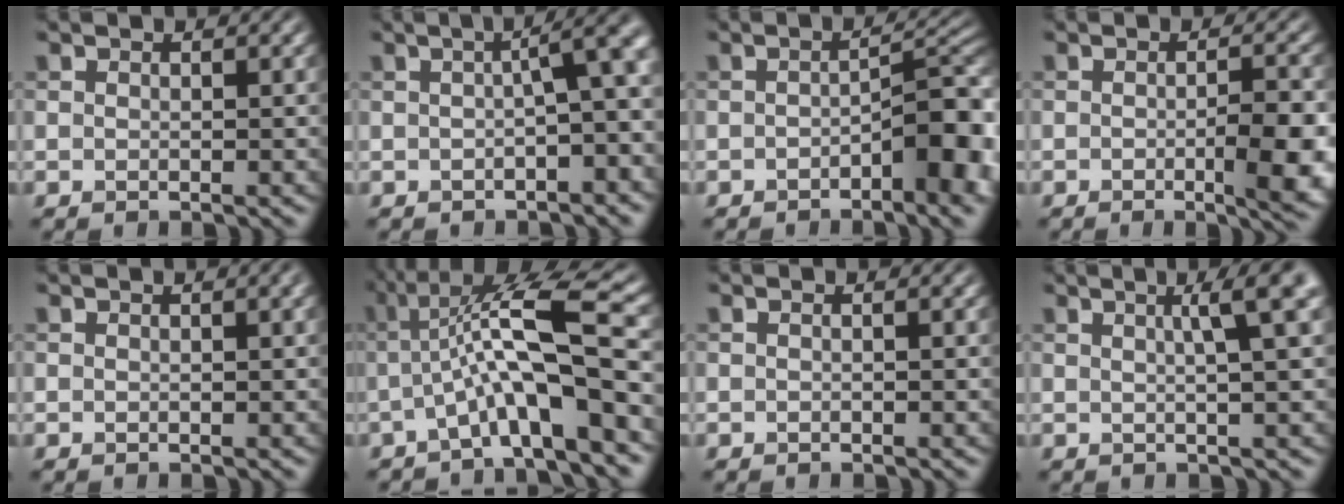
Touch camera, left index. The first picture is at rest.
{"total": 6.6, "force": [0.2, 1.9, 6.3], "torque": [-0.055, 0.017, 0.002]}
{"total": 7.5, "force": [-2.2, 2.5, 6.8], "torque": [-0.083, 0.002, -0.031]}
{"total": 5.9, "force": [-1.2, 1.6, 5.5], "torque": [-0.073, -0.008, -0.009]}
{"total": 1.0, "force": [0.4, 0.3, 0.9], "torque": [-0.009, 0.007, 0.006]}
{"total": 9.4, "force": [-1.1, 1.8, 9.1], "torque": [-0.144, 0.020, -0.031]}
{"total": 0.0}
{"total": 4.5, "force": [1.5, 0.8, 4.1], "torque": [-0.046, 0.014, 0.020]}